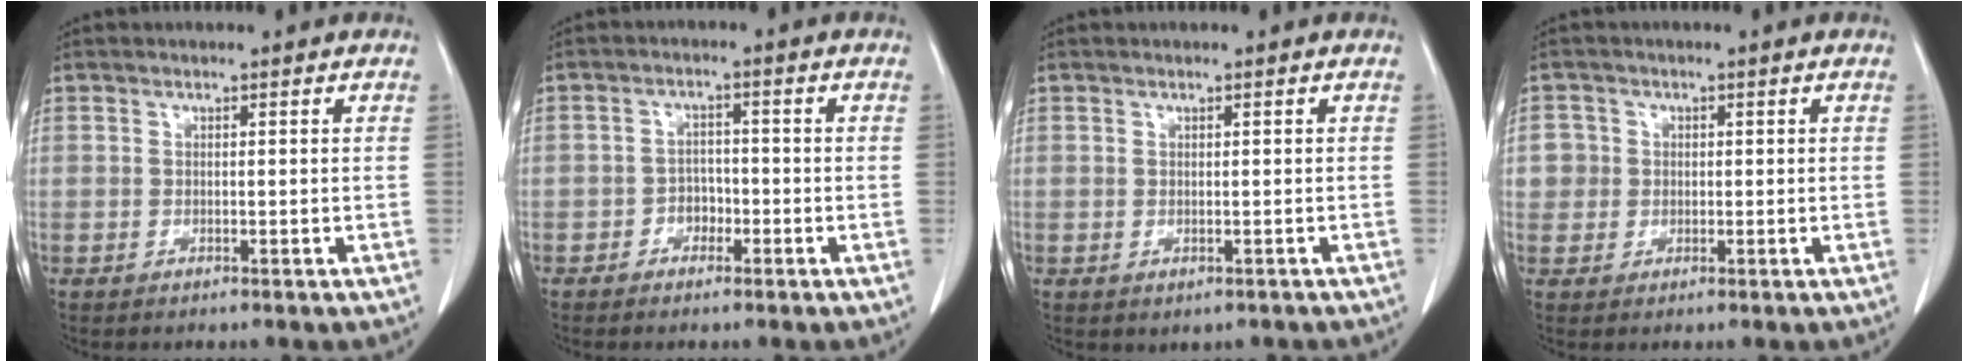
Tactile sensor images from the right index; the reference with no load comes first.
{"total": 2.5, "force": [-1.3, 1.8, 1.2], "torque": [-0.010, 0.009, -0.022]}
{"total": 0.9, "force": [-0.2, 0.8, 0.4], "torque": [-0.008, 0.001, 0.004]}
{"total": 3.1, "force": [0.4, 3.0, 0.0], "torque": [0.018, 0.007, 0.006]}